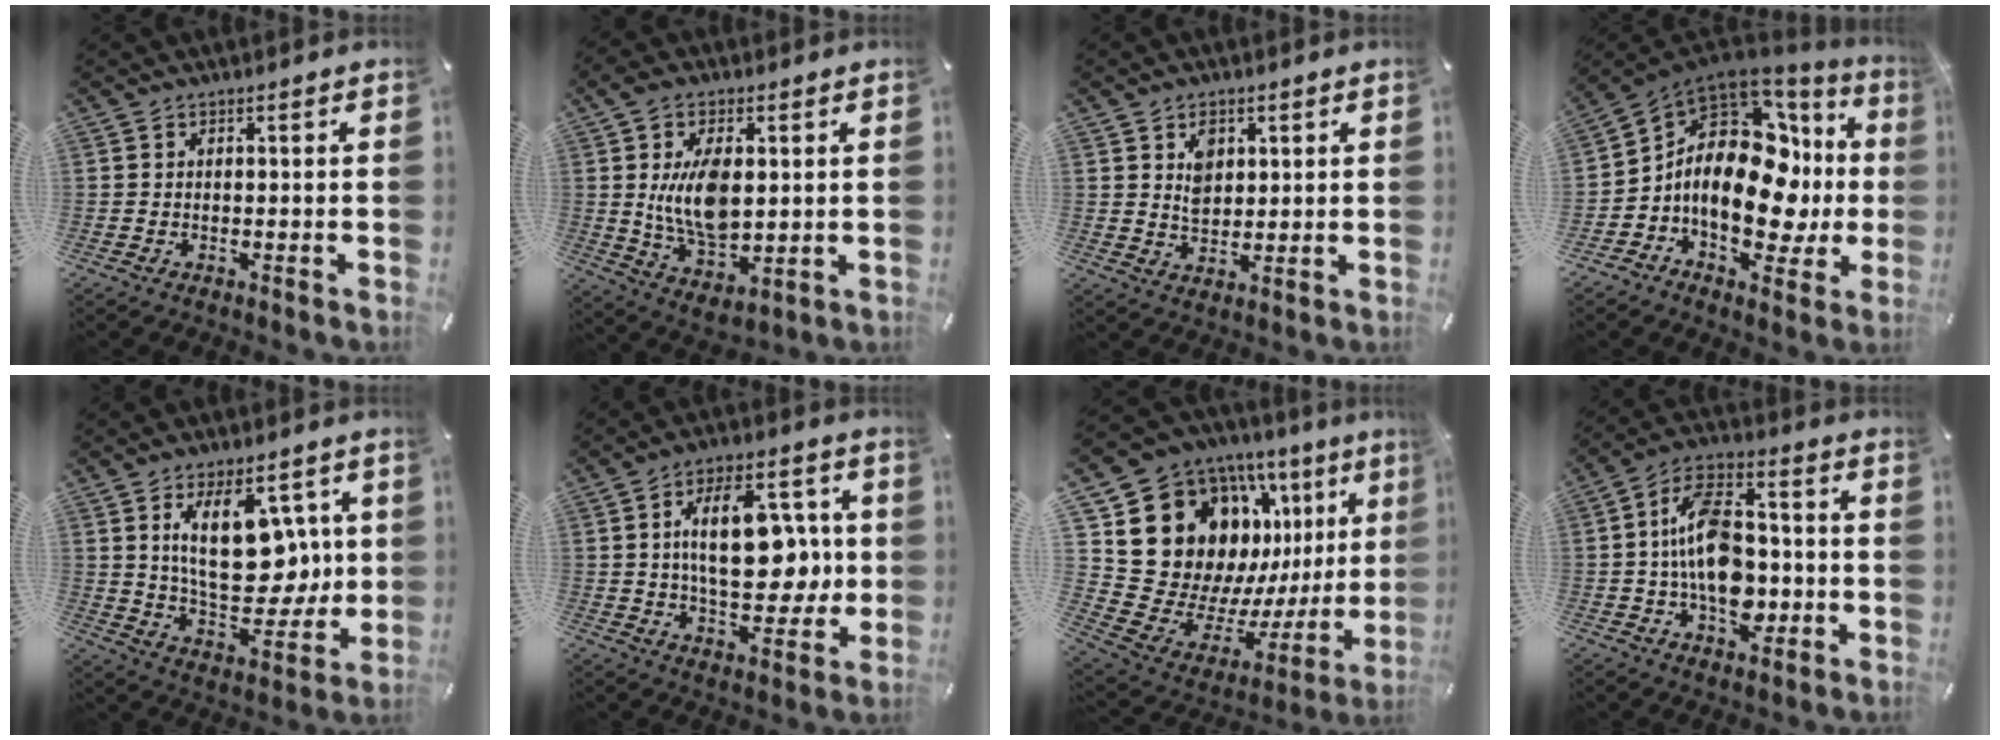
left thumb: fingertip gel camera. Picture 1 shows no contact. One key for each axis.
{"total": 14.4, "fx": 1.6, "fy": 8.7, "fz": 11.4, "tx": -0.228, "ty": -0.009, "tz": 0.026}
{"total": 4.9, "fx": 1.9, "fy": 4.0, "fz": 2.0, "tx": -0.027, "ty": -0.002, "tz": 0.031}
{"total": 18.7, "fx": -1.1, "fy": 12.3, "fz": 14.1, "tx": -0.236, "ty": -0.007, "tz": -0.018}
{"total": 17.9, "fx": 5.6, "fy": 10.1, "fz": 13.7, "tx": -0.234, "ty": -0.019, "tz": 0.094}
{"total": 17.9, "fx": 2.3, "fy": 10.2, "fz": 14.5, "tx": -0.241, "ty": 0.009, "tz": 0.035}
{"total": 18.5, "fx": 7.7, "fy": 14.9, "fz": 7.9, "tx": -0.080, "ty": -0.105, "tz": 0.185}
{"total": 16.0, "fx": -2.0, "fy": 10.3, "fz": 12.1, "tx": -0.231, "ty": 0.013, "tz": -0.033}